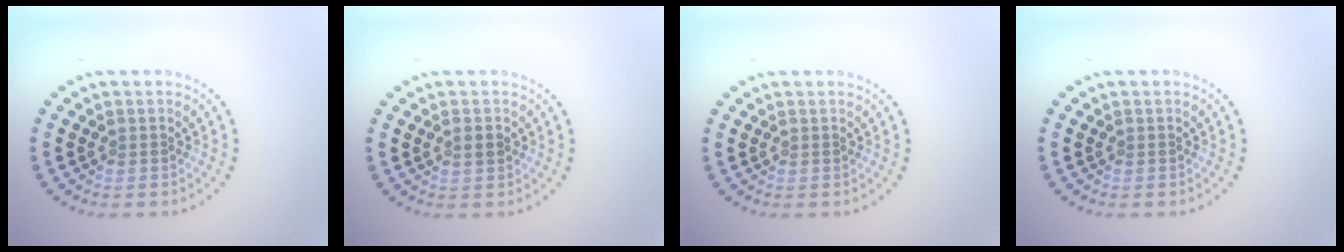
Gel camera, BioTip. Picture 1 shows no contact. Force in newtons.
{"total": 1.4, "press": 1.4, "slide": 0.1}
{"total": 0.0}
{"total": 0.0}